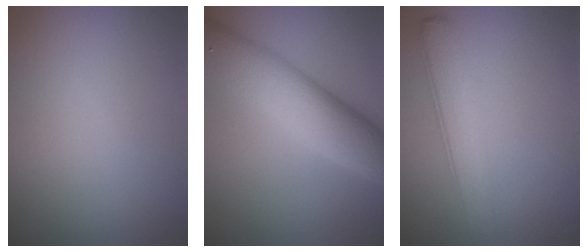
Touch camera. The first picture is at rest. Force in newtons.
{"total": 9.1, "press": 9.1, "slide": 0.3}
{"total": 3.0, "press": 3.0, "slide": 0.1}